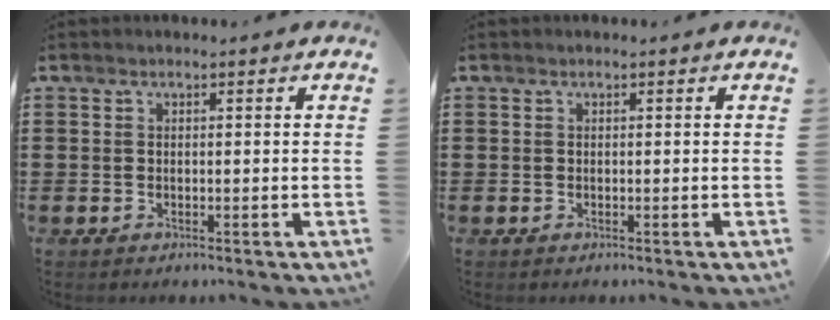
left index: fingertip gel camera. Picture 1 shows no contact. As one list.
[{"total": 0.0}]